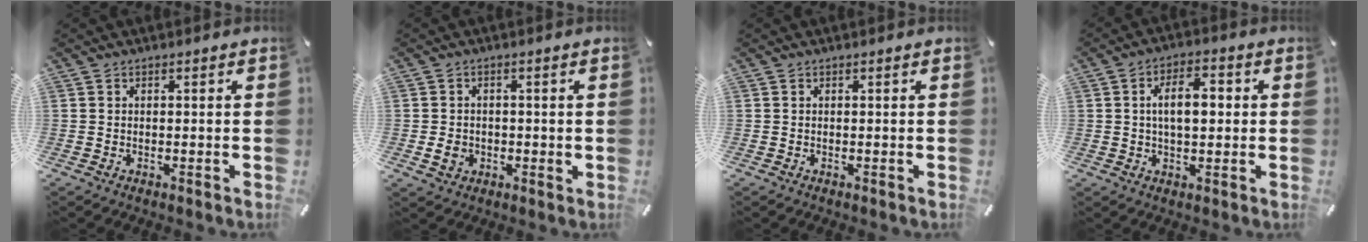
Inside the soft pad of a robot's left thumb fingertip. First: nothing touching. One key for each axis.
{"total": 3.9, "fx": -0.6, "fy": 3.3, "fz": 2.0, "tx": -0.034, "ty": 0.000, "tz": -0.012}
{"total": 0.0}
{"total": 8.2, "fx": 0.8, "fy": 4.4, "fz": 6.9, "tx": -0.116, "ty": 0.006, "tz": 0.005}